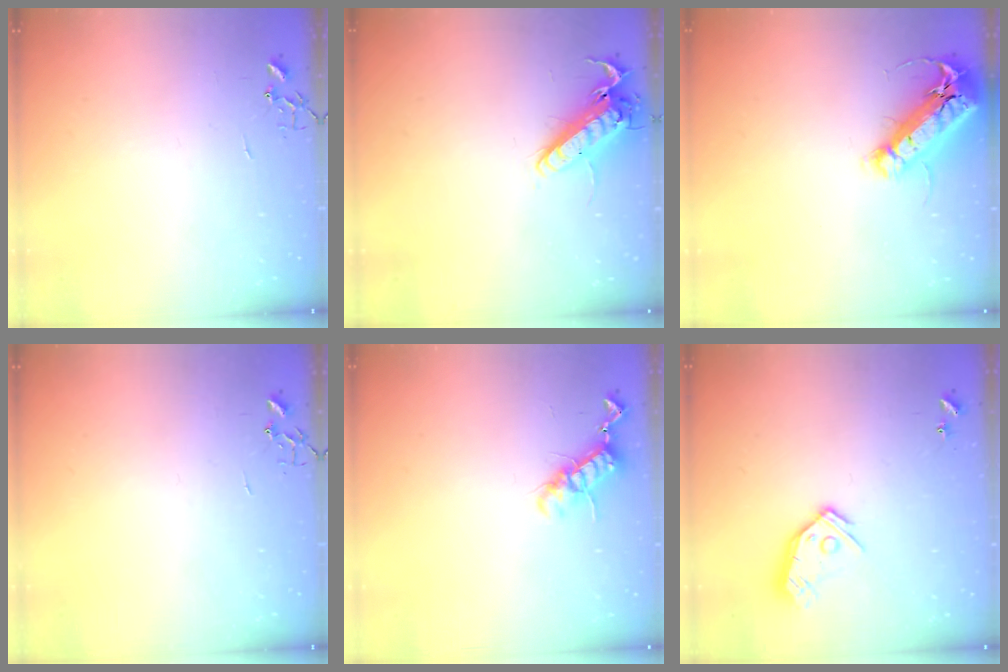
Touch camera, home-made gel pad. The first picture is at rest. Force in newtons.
{"total": 13.8, "press": 13.7, "slide": 2.0}
{"total": 18.8, "press": 18.4, "slide": 3.8}
{"total": 0.0}
{"total": 11.1, "press": 11.1, "slide": 0.3}
{"total": 11.0, "press": 10.9, "slide": 1.2}